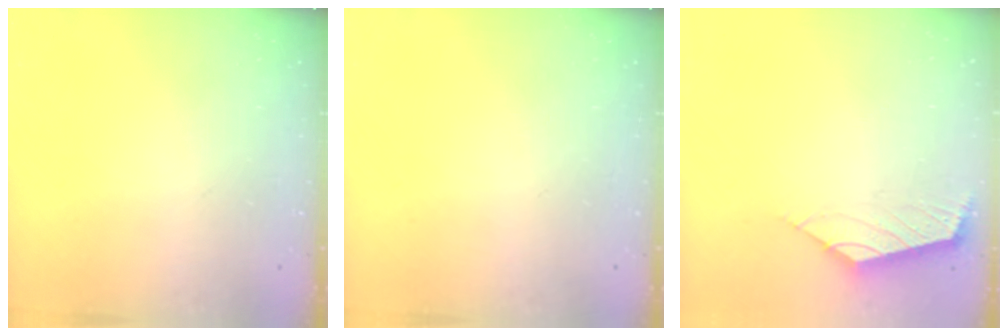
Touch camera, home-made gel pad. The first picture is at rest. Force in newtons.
{"total": 0.0}
{"total": 2.6, "press": 2.5, "slide": 0.6}